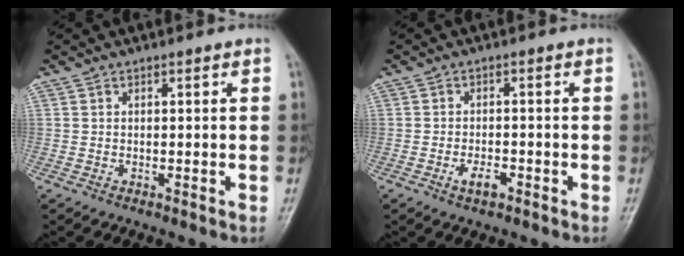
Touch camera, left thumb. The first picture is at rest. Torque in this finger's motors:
{"motor_torque": [-0.23, 0.38, 0.45, 0.31, 0.07]}